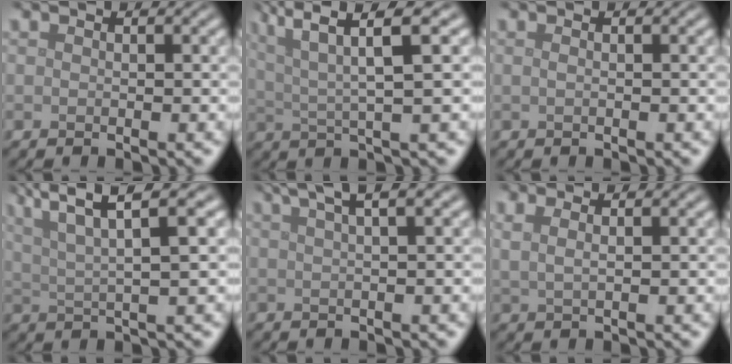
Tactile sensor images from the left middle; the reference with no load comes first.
{"total": 7.6, "force": [3.5, 1.7, 6.6], "torque": [-0.110, 0.017, 0.064]}
{"total": 0.6, "force": [0.1, 0.3, 0.6], "torque": [-0.010, 0.002, -0.002]}
{"total": 7.9, "force": [4.4, 1.8, 6.4], "torque": [-0.099, 0.023, 0.070]}
{"total": 5.9, "force": [3.8, 1.9, 4.2], "torque": [-0.040, 0.030, 0.027]}
{"total": 2.4, "force": [1.1, 1.0, 1.8], "torque": [-0.024, 0.000, 0.010]}